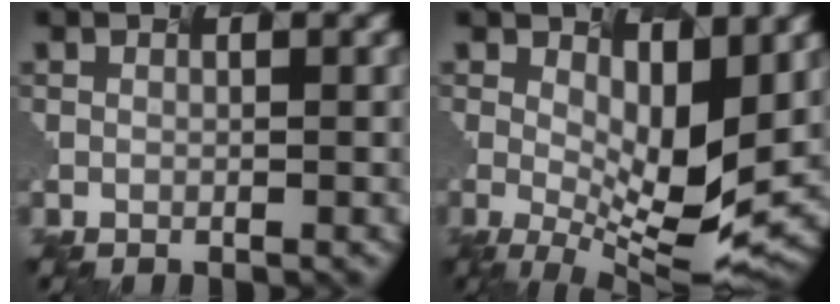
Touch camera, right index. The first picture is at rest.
{"total": 5.7, "force": [0.1, 1.0, 5.6], "torque": [-0.124, -0.027, 0.034]}